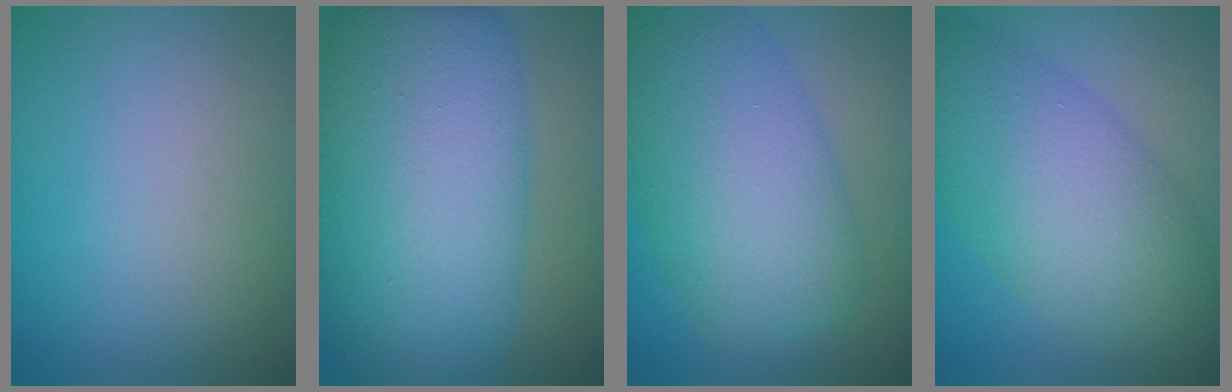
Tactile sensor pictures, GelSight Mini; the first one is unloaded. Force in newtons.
{"total": 13.6, "press": 13.6, "slide": 0.3}
{"total": 9.5, "press": 9.5, "slide": 0.1}
{"total": 8.6, "press": 8.5, "slide": 0.5}